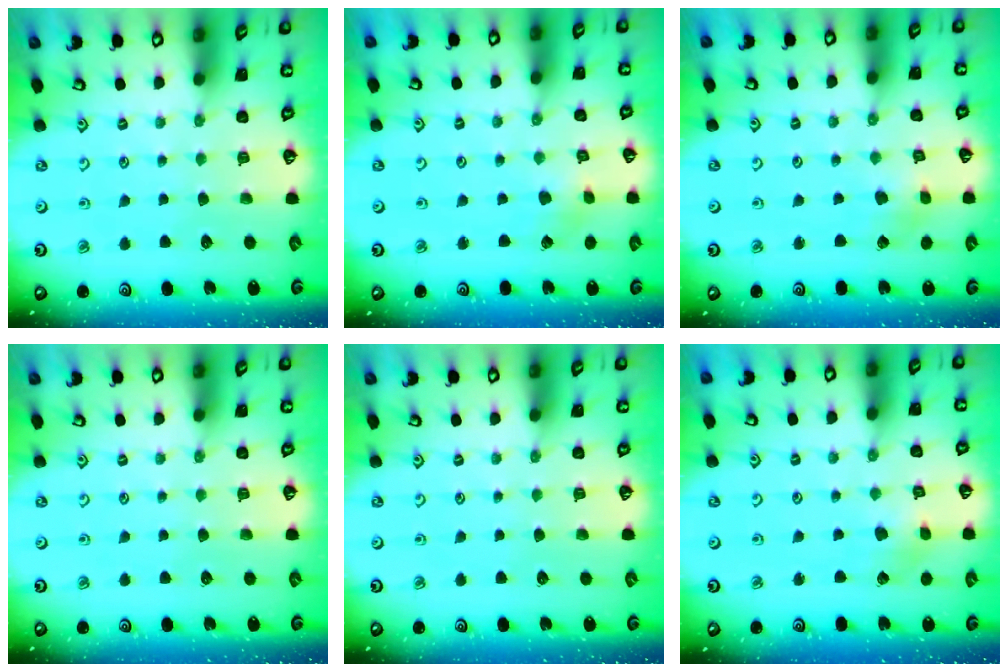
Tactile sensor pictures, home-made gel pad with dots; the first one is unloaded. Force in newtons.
{"total": 1.9, "press": 1.9, "slide": 0.2}
{"total": 2.8, "press": 2.8, "slide": 0.1}
{"total": 0.0}
{"total": 0.0}
{"total": 3.0, "press": 2.9, "slide": 0.5}